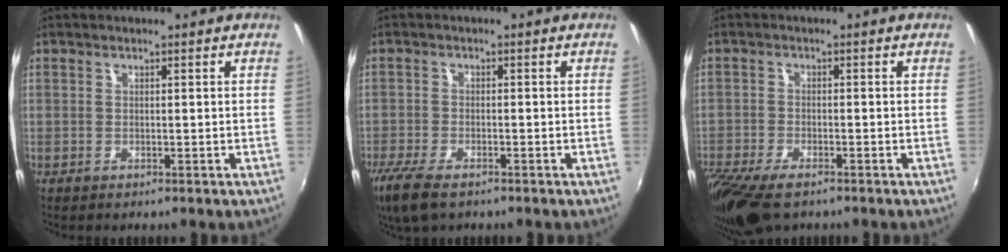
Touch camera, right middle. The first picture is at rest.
{"total": 8.1, "force": [-5.7, 2.8, 5.1], "torque": [-0.128, -0.034, -0.111]}
{"total": 11.6, "force": [-8.4, 4.1, 6.9], "torque": [-0.171, -0.053, -0.157]}